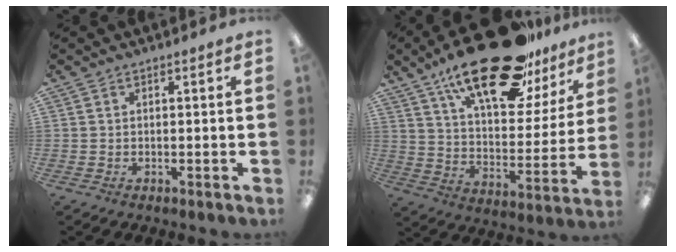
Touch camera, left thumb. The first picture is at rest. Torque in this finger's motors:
{"motor_torque": [0.48, 0.56, 1.49, -1.29, 0.34]}